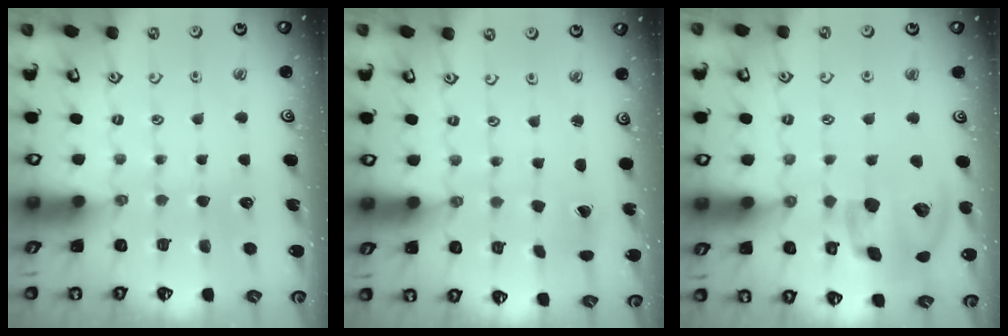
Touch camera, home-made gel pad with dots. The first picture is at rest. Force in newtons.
{"total": 2.8, "press": 2.8, "slide": 0.2}
{"total": 18.2, "press": 18.0, "slide": 2.9}